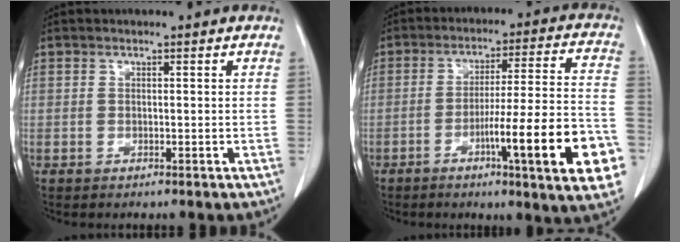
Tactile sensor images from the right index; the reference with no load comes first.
{"total": 18.4, "force": [-6.9, 0.4, 17.0], "torque": [-0.197, -0.001, -0.096]}